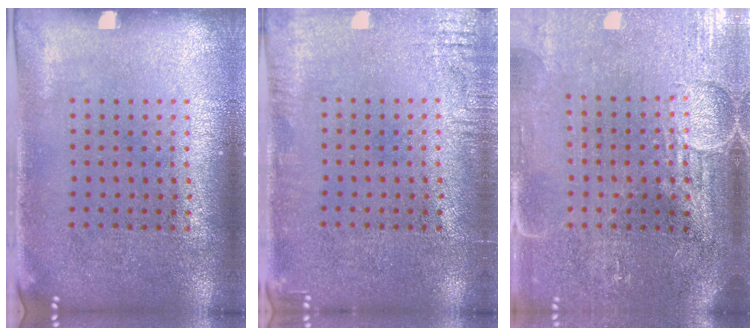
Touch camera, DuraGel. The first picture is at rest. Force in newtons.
{"total": 1.8, "press": 1.8, "slide": 0.1}
{"total": 3.9, "press": 3.5, "slide": 1.7}